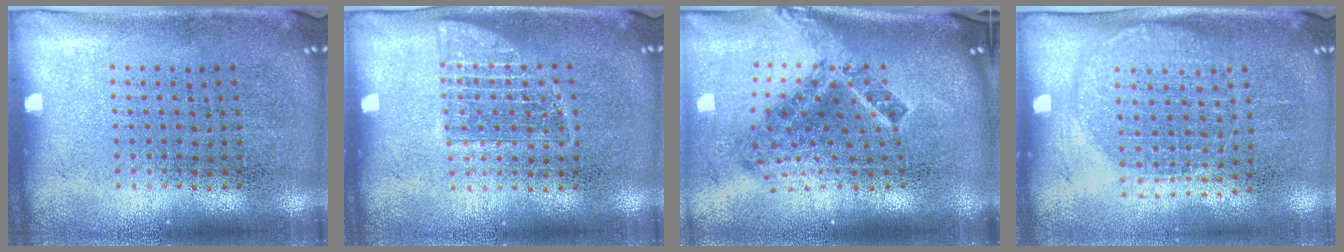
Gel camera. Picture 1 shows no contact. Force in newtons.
{"total": 1.0, "press": 1.0, "slide": 0.3}
{"total": 2.5, "press": 1.5, "slide": 2.0}
{"total": 1.3, "press": 1.2, "slide": 0.5}